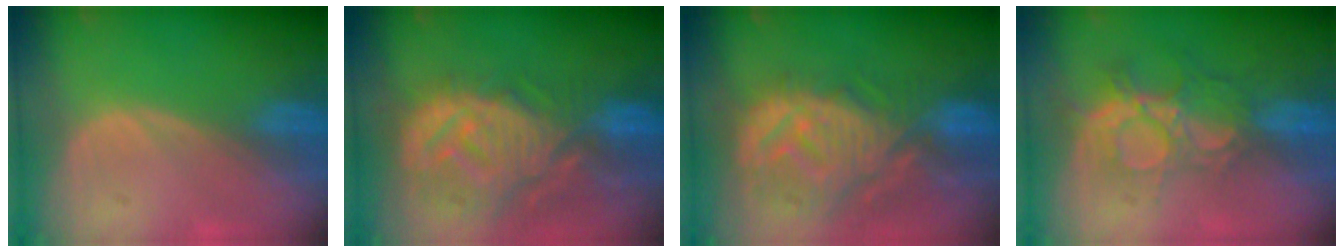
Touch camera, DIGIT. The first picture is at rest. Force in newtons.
{"total": 12.8, "press": 11.3, "slide": 6.0}
{"total": 12.4, "press": 11.0, "slide": 5.7}
{"total": 9.3, "press": 7.9, "slide": 5.1}